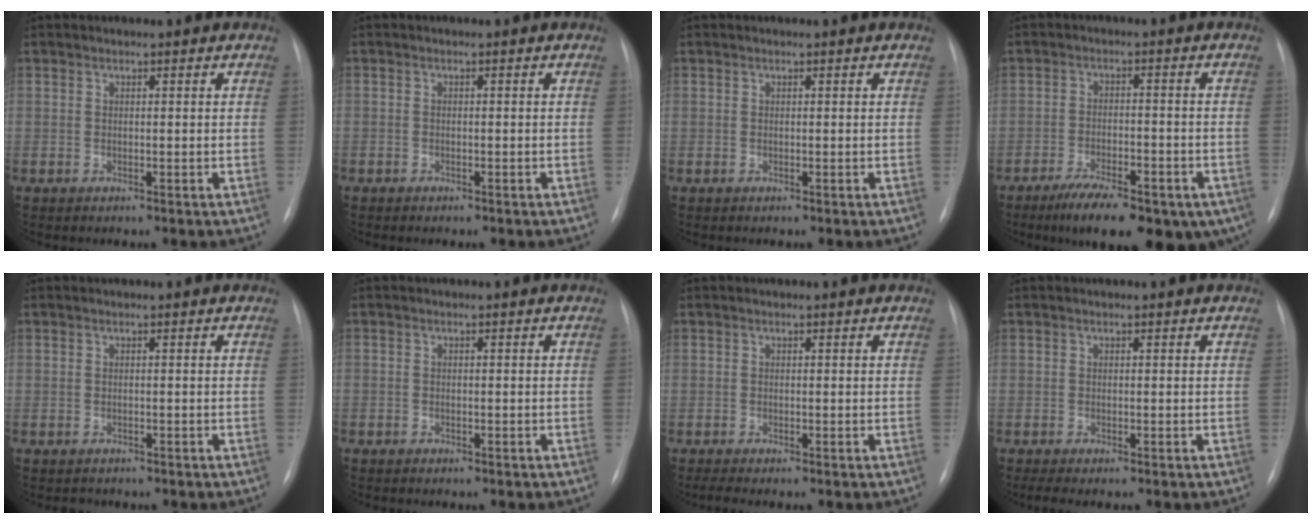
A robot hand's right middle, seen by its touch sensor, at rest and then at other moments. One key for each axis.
{"total": 0.6, "fx": -0.5, "fy": 0.4, "fz": 0.1, "tx": -0.006, "ty": 0.002, "tz": -0.009}
{"total": 0.0}
{"total": 16.8, "fx": -11.0, "fy": 5.9, "fz": 11.2, "tx": -0.124, "ty": 0.000, "tz": -0.157}
{"total": 0.8, "fx": -0.6, "fy": 0.5, "fz": 0.0, "tx": -0.005, "ty": 0.001, "tz": -0.007}
{"total": 0.7, "fx": -0.5, "fy": 0.5, "fz": 0.1, "tx": -0.004, "ty": 0.004, "tz": -0.009}
{"total": 1.4, "fx": -1.1, "fy": -0.1, "fz": 0.8, "tx": -0.016, "ty": -0.005, "tz": -0.018}
{"total": 1.7, "fx": -1.3, "fy": 0.1, "fz": 1.2, "tx": -0.018, "ty": -0.007, "tz": -0.019}